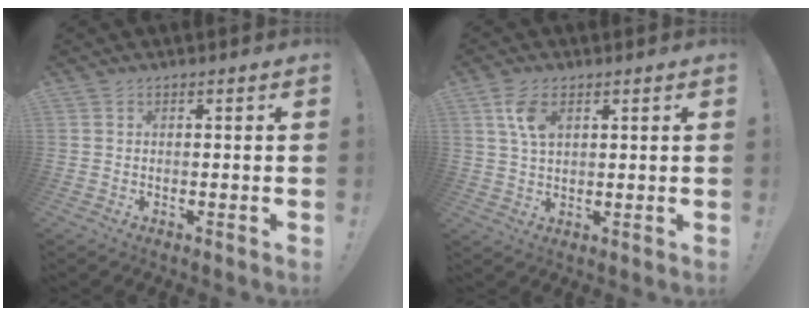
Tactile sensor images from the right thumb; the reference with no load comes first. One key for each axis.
{"total": 6.7, "fx": 2.8, "fy": 3.5, "fz": 5.0, "tx": -0.100, "ty": -0.006, "tz": 0.051}